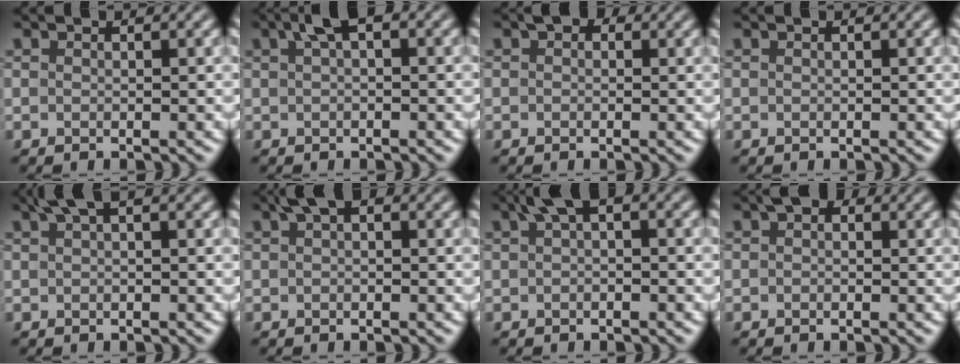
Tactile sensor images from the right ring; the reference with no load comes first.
{"total": 2.1, "force": [0.8, 0.7, 1.8], "torque": [-0.027, 0.014, 0.011]}
{"total": 1.3, "force": [0.6, 1.0, 0.7], "torque": [0.001, 0.004, -0.011]}
{"total": 0.0}
{"total": 1.6, "force": [1.0, 0.4, 1.2], "torque": [-0.019, 0.009, 0.016]}
{"total": 1.6, "force": [0.7, 0.8, 1.2], "torque": [-0.017, 0.011, 0.006]}
{"total": 2.4, "force": [0.7, 1.1, 2.0], "torque": [-0.029, 0.014, 0.006]}
{"total": 1.2, "force": [0.4, 0.8, 0.8], "torque": [-0.011, 0.004, -0.004]}